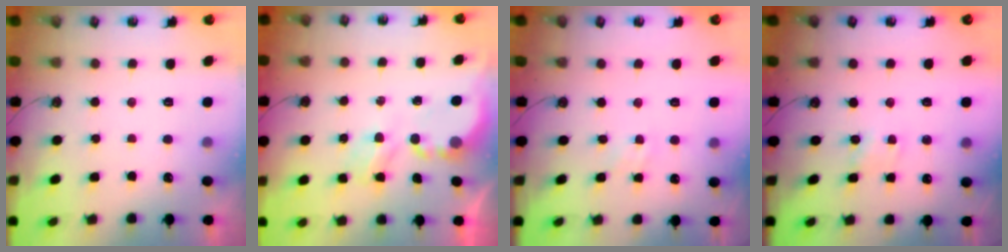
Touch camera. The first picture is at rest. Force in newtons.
{"total": 4.0, "press": 4.0, "slide": 0.1}
{"total": 1.0, "press": 1.0, "slide": 0.2}
{"total": 2.7, "press": 2.7, "slide": 0.2}